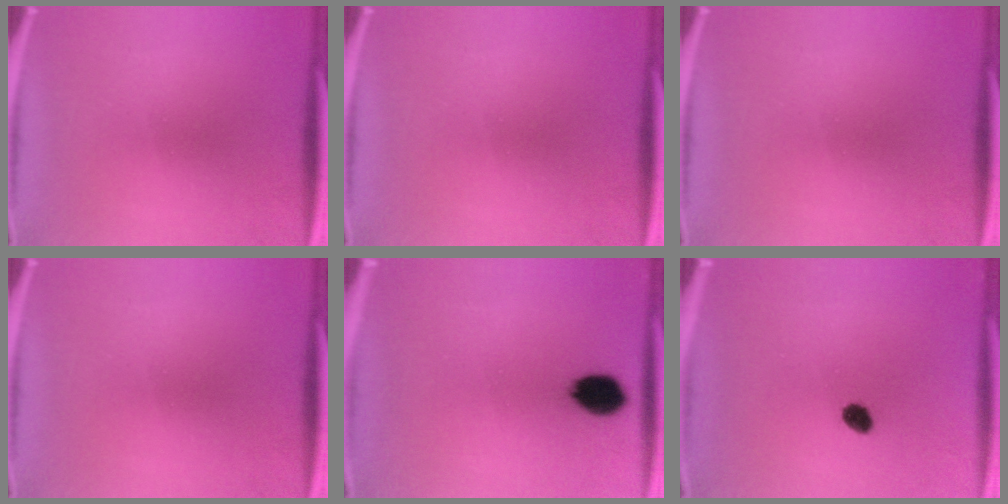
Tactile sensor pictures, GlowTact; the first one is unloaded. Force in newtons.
{"total": 0.0}
{"total": 0.0}
{"total": 0.0}
{"total": 7.5}
{"total": 3.0}